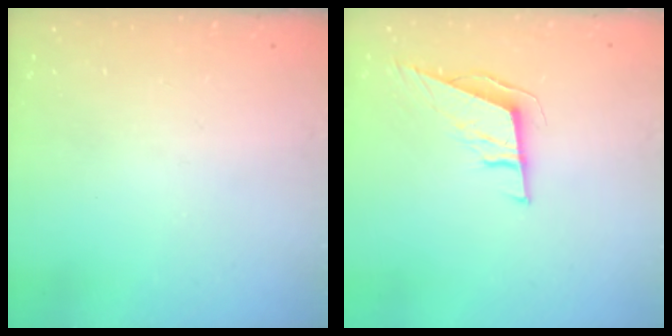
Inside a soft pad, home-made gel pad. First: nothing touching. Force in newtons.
{"total": 6.9, "press": 6.3, "slide": 2.8}